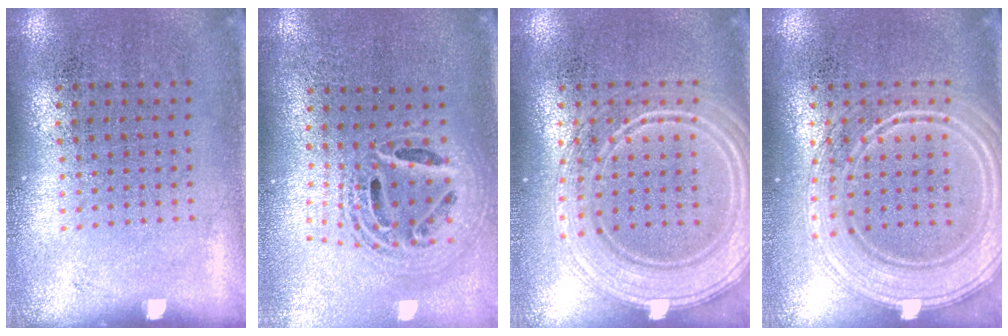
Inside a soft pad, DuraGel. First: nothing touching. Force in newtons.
{"total": 2.2, "press": 1.6, "slide": 1.5}
{"total": 3.8, "press": 3.8, "slide": 0.6}
{"total": 3.8, "press": 3.8, "slide": 0.6}